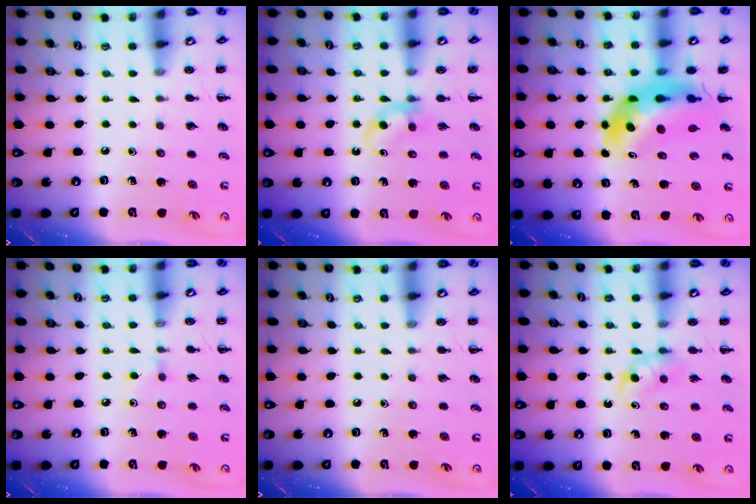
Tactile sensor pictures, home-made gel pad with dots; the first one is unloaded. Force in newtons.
{"total": 3.8, "press": 3.6, "slide": 1.3}
{"total": 9.4, "press": 8.8, "slide": 3.1}
{"total": 3.6, "press": 3.4, "slide": 1.3}
{"total": 0.0}
{"total": 3.5, "press": 3.3, "slide": 1.2}